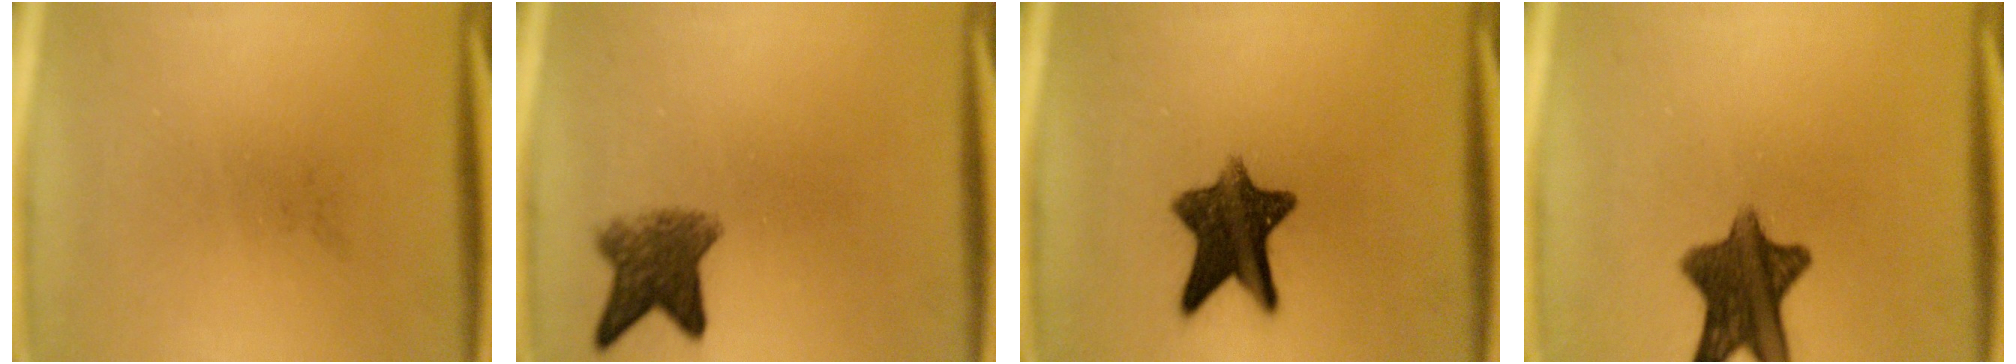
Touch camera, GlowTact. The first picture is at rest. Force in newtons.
{"total": 5.7}
{"total": 10.6}
{"total": 10.5}